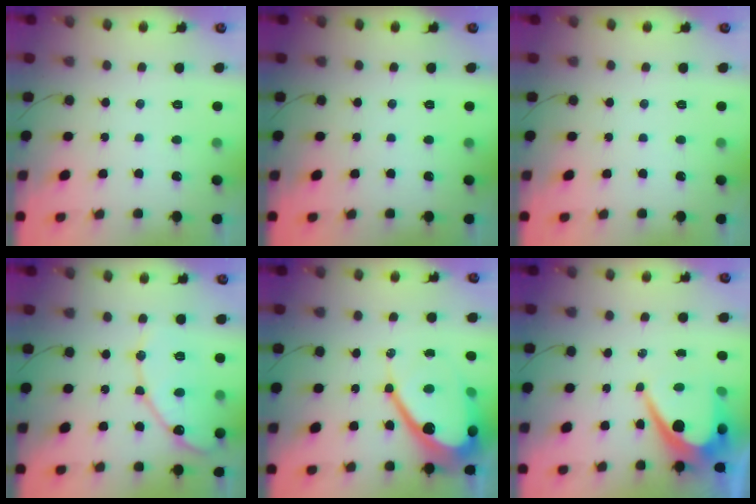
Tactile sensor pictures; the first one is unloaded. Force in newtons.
{"total": 0.0}
{"total": 0.0}
{"total": 12.8, "press": 12.8, "slide": 1.1}
{"total": 18.7, "press": 18.6, "slide": 1.7}
{"total": 10.1, "press": 10.1, "slide": 0.6}